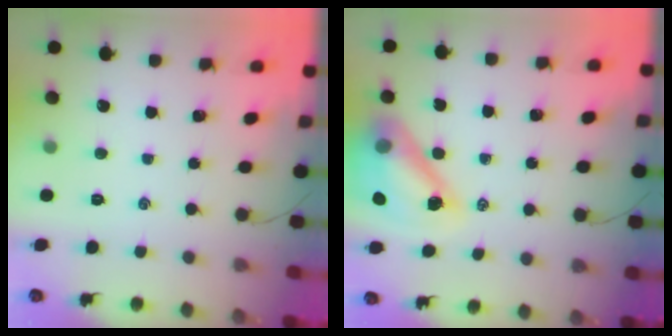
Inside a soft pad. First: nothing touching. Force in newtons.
{"total": 14.7, "press": 14.0, "slide": 4.3}